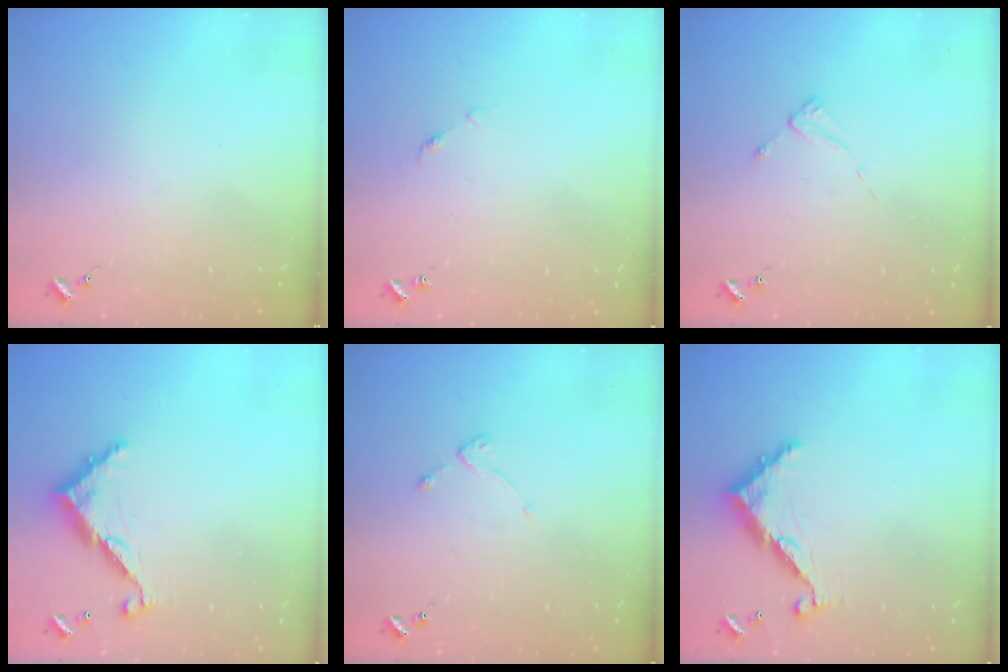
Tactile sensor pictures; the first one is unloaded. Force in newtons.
{"total": 4.6, "press": 4.6, "slide": 0.4}
{"total": 2.0, "press": 2.0, "slide": 0.3}
{"total": 9.2, "press": 9.2, "slide": 0.6}
{"total": 2.6, "press": 2.6, "slide": 0.5}
{"total": 9.0, "press": 9.0, "slide": 0.7}